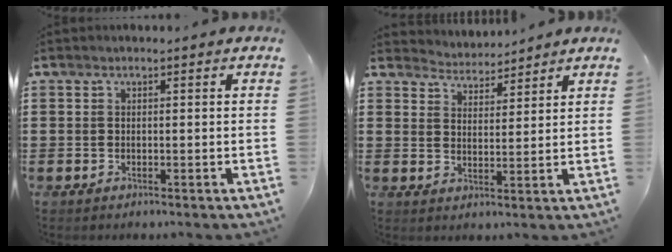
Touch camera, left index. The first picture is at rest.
{"total": 3.7, "force": [3.6, 0.4, -0.5], "torque": [-0.006, -0.017, 0.065]}